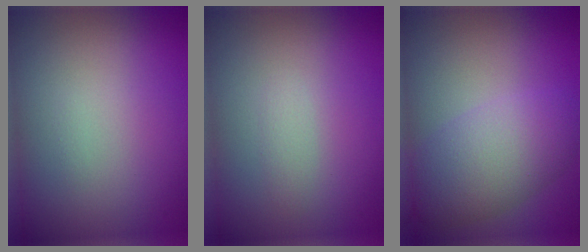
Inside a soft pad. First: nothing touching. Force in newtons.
{"total": 0.8, "press": 0.8, "slide": 0.0}
{"total": 5.6, "press": 5.6, "slide": 0.2}